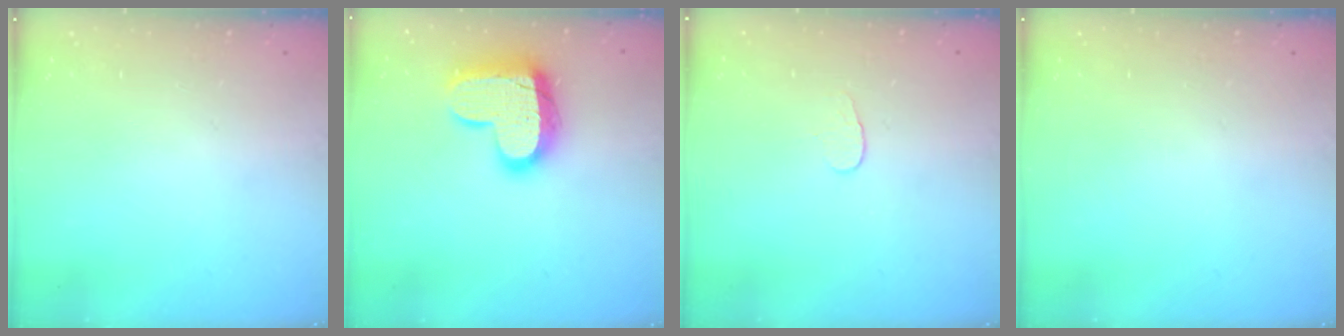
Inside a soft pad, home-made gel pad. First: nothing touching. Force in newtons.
{"total": 17.1, "press": 17.0, "slide": 1.2}
{"total": 3.9, "press": 3.9, "slide": 0.4}
{"total": 0.0}